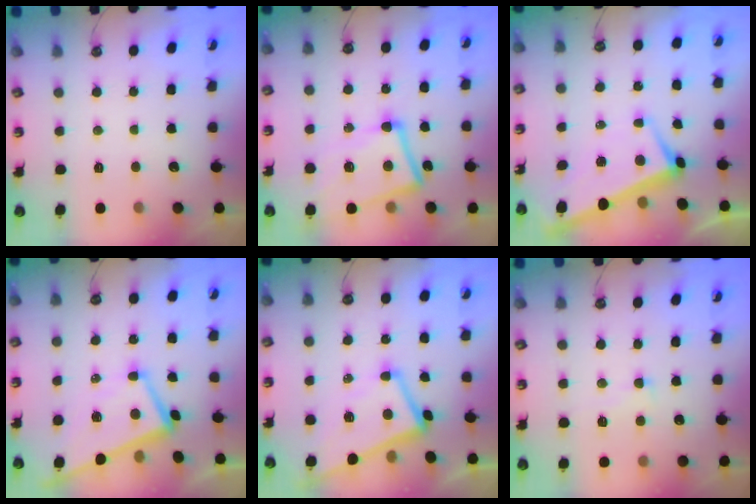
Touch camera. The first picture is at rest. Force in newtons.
{"total": 7.8, "press": 7.5, "slide": 2.0}
{"total": 2.5, "press": 2.4, "slide": 0.9}
{"total": 2.1, "press": 2.0, "slide": 0.7}
{"total": 1.1, "press": 0.7, "slide": 0.9}
{"total": 2.1, "press": 2.0, "slide": 0.5}